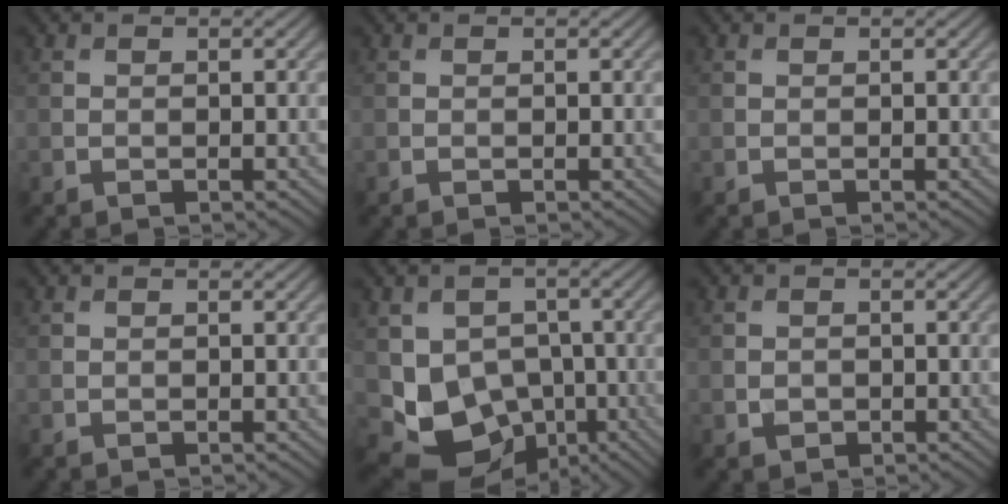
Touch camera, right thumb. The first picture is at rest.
{"total": 0.0}
{"total": 0.0}
{"total": 0.0}
{"total": 8.9, "force": [-2.3, 7.4, 4.4], "torque": [-0.097, -0.030, -0.039]}
{"total": 1.0, "force": [-0.4, 0.9, 0.2], "torque": [-0.006, -0.001, -0.007]}